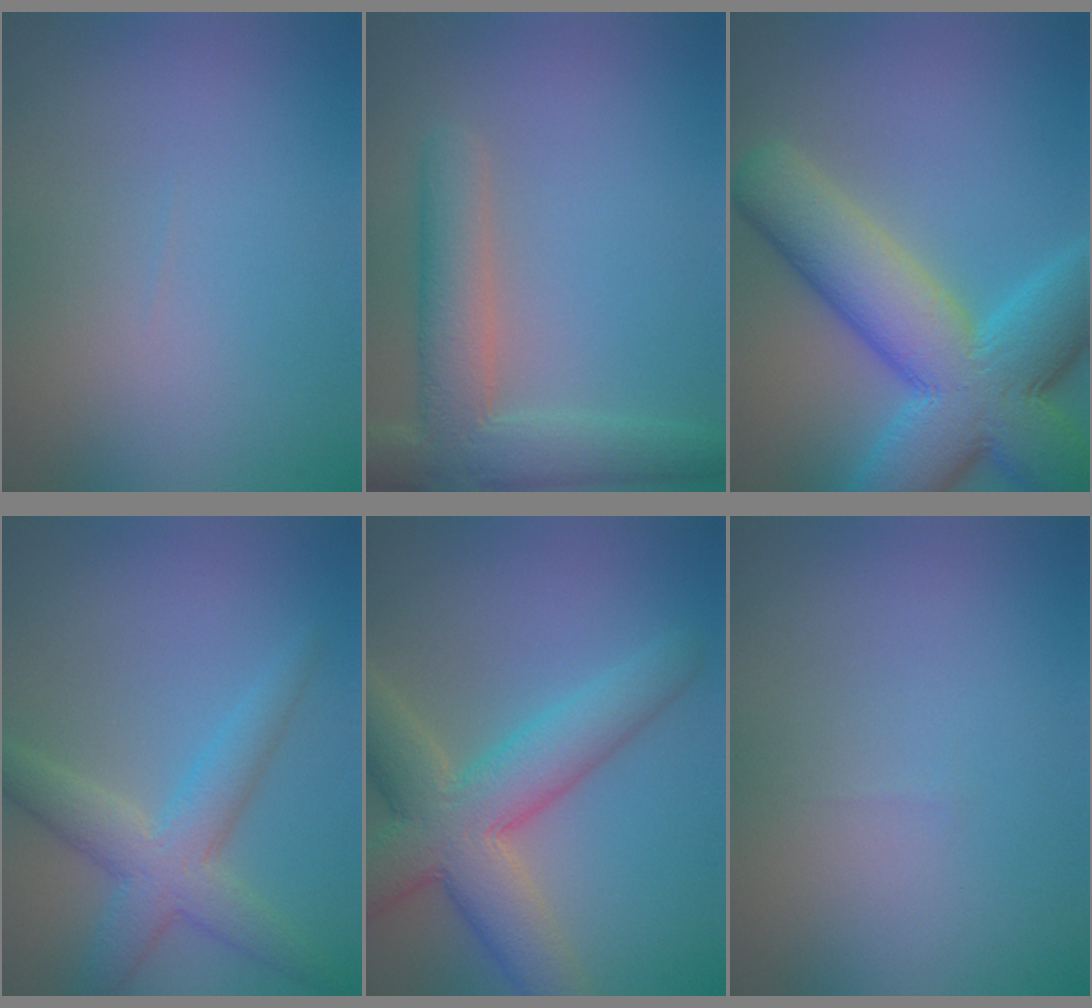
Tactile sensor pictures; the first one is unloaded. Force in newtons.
{"total": 5.6, "press": 5.6, "slide": 0.5}
{"total": 11.8, "press": 11.8, "slide": 0.5}
{"total": 4.4, "press": 4.4, "slide": 0.1}
{"total": 7.7, "press": 7.6, "slide": 0.6}
{"total": 0.0}